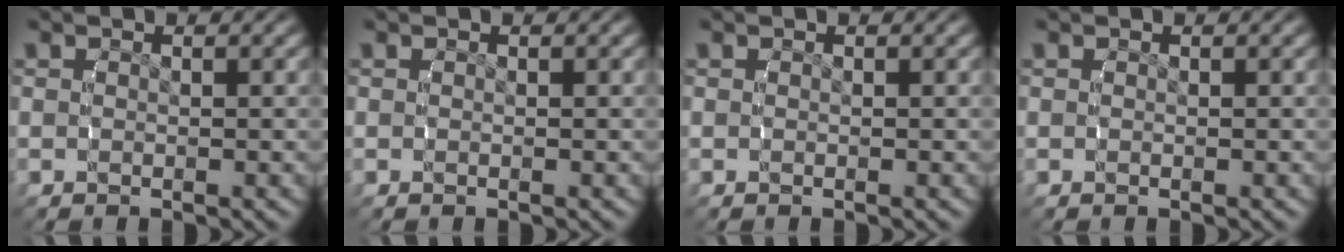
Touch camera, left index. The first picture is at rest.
{"total": 0.0}
{"total": 0.0}
{"total": 0.0}